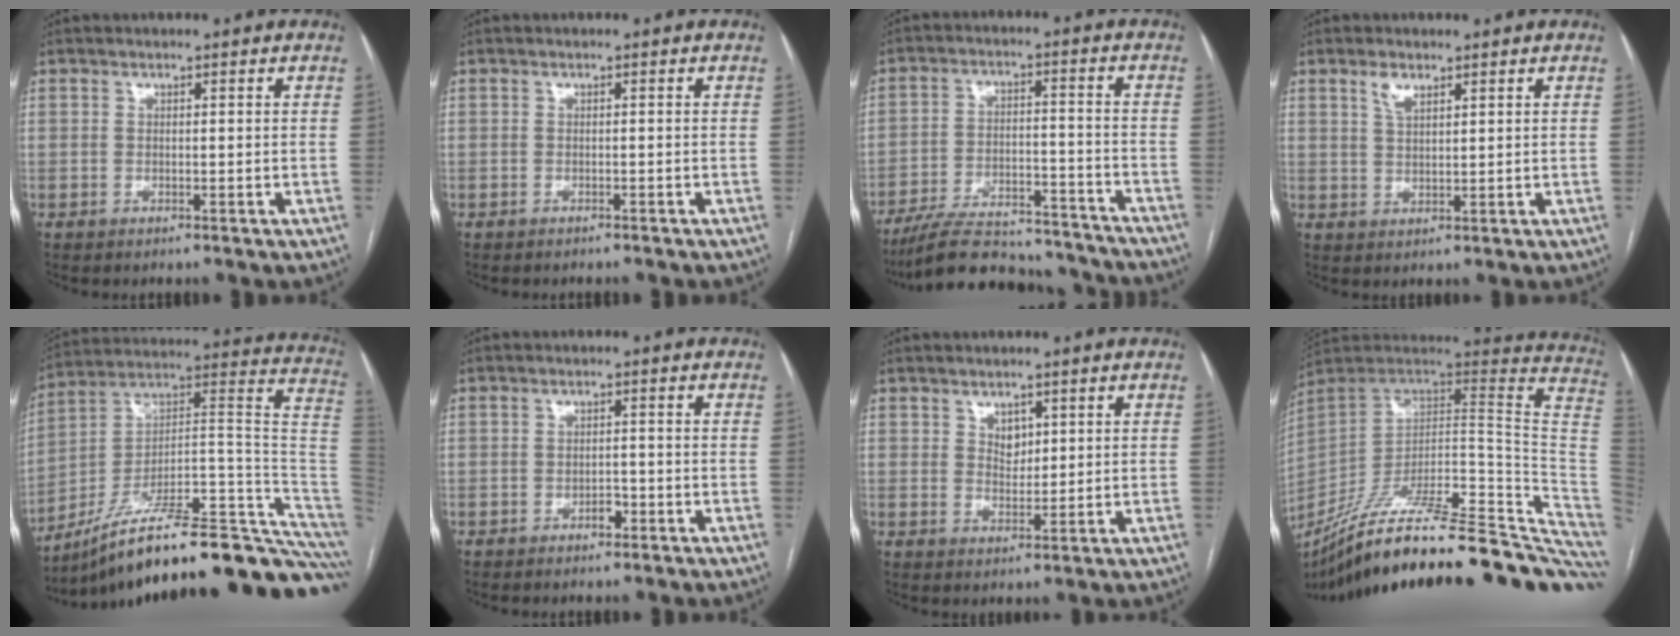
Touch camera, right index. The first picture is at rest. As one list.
[{"total": 1.9, "force": [-1.7, 0.6, 0.5], "torque": [-0.012, -0.002, -0.019]}, {"total": 25.8, "force": [-23.5, 5.5, 9.0], "torque": [-0.128, 0.012, -0.344]}, {"total": 3.0, "force": [1.8, 1.3, 2.0], "torque": [-0.040, 0.003, 0.040]}, {"total": 31.7, "force": [-24.9, 2.6, 19.5], "torque": [-0.159, 0.038, -0.368]}, {"total": 1.9, "force": [-1.3, 0.9, 1.0], "torque": [-0.013, 0.005, -0.019]}, {"total": 2.8, "force": [1.3, 2.0, 1.5], "torque": [-0.024, 0.000, 0.027]}, {"total": 40.8, "force": [-31.9, 6.5, 24.6], "torque": [-0.270, -0.046, -0.448]}]